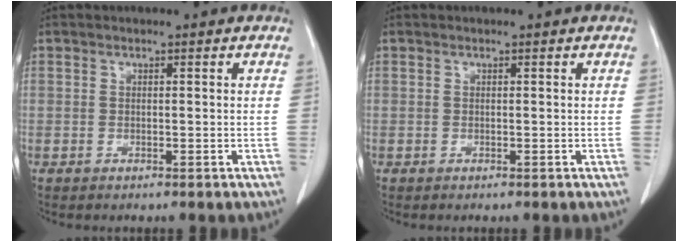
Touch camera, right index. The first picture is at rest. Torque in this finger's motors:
{"motor_torque": [-0.04, 0.02, -0.01, 0.01]}